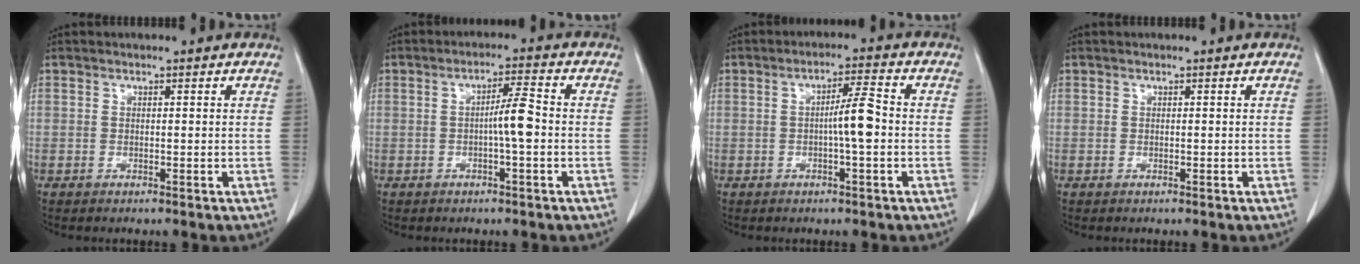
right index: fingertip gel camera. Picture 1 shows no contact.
{"total": 4.4, "force": [-0.5, 0.0, 4.4], "torque": [-0.066, 0.009, -0.006]}
{"total": 4.9, "force": [-0.5, 0.1, 4.9], "torque": [-0.074, 0.010, -0.006]}
{"total": 0.0}